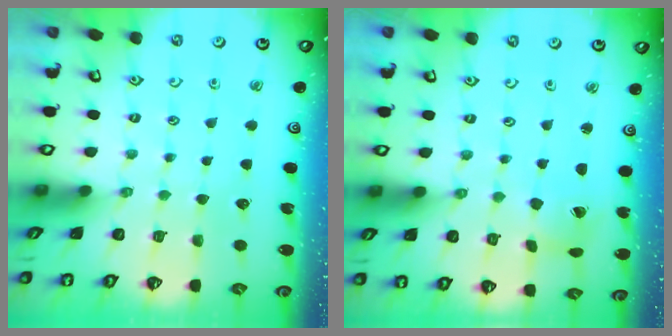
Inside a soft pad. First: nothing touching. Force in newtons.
{"total": 2.0, "press": 2.0, "slide": 0.4}